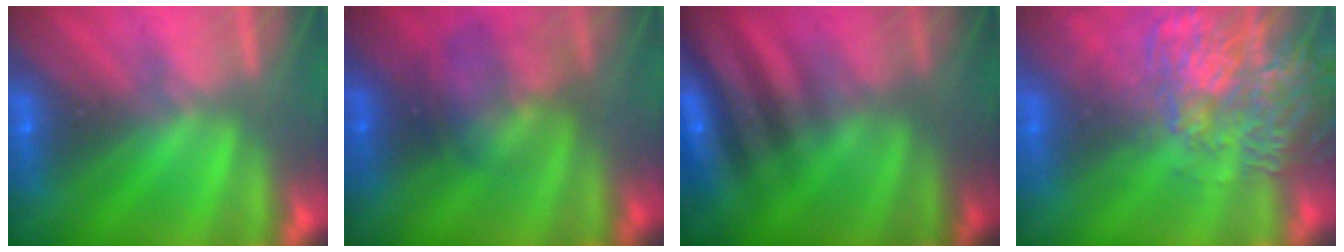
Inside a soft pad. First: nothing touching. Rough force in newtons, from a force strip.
{"total": 2.3}
{"total": 3.0}
{"total": 6.6}